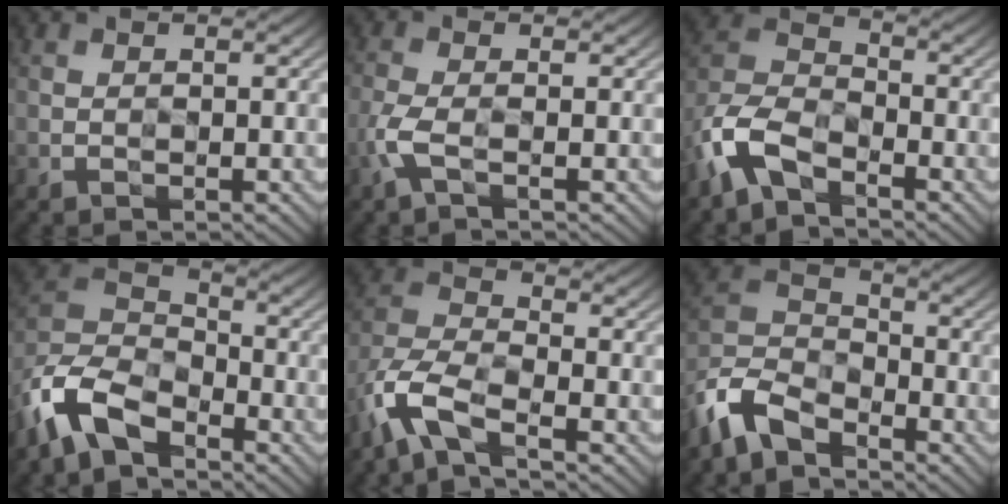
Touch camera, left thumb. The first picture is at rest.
{"total": 3.0, "force": [-1.3, 0.9, 2.5], "torque": [-0.073, 0.002, -0.033]}
{"total": 8.9, "force": [-5.6, 4.3, 5.5], "torque": [-0.134, -0.002, -0.135]}
{"total": 11.8, "force": [-8.1, 5.7, 6.4], "torque": [-0.162, -0.012, -0.181]}
{"total": 8.5, "force": [-5.5, 2.8, 5.9], "torque": [-0.142, -0.002, -0.129]}
{"total": 9.1, "force": [-6.9, 4.0, 4.2], "torque": [-0.103, -0.005, -0.161]}